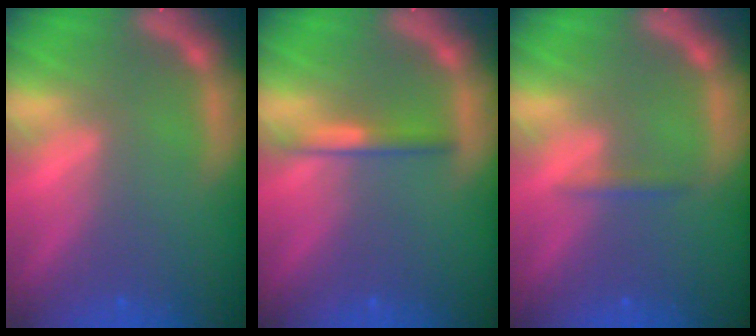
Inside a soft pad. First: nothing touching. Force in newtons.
{"total": 2.0}
{"total": 0.9}